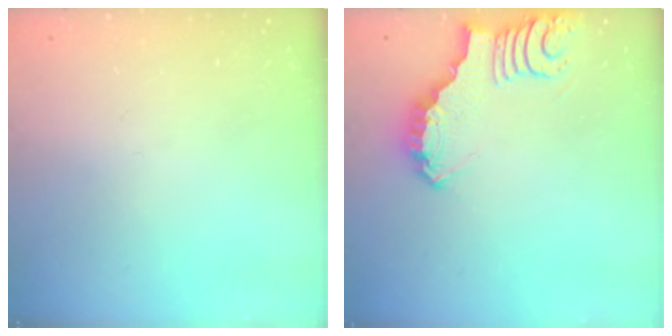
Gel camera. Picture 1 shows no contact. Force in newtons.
{"total": 3.6, "press": 3.6, "slide": 0.1}